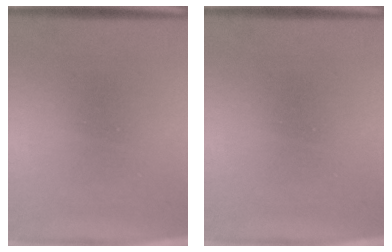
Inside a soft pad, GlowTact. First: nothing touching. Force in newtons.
{"total": 0.0}